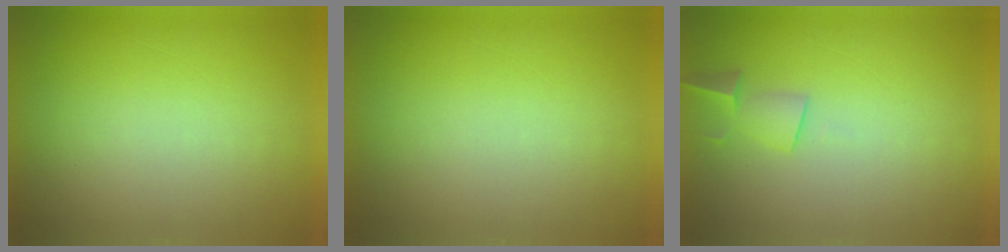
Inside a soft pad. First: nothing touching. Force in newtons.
{"total": 0.0}
{"total": 1.9}